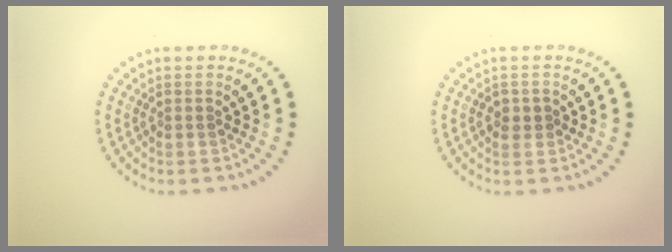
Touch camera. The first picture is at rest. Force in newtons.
{"total": 1.3, "press": 1.2, "slide": 0.5}